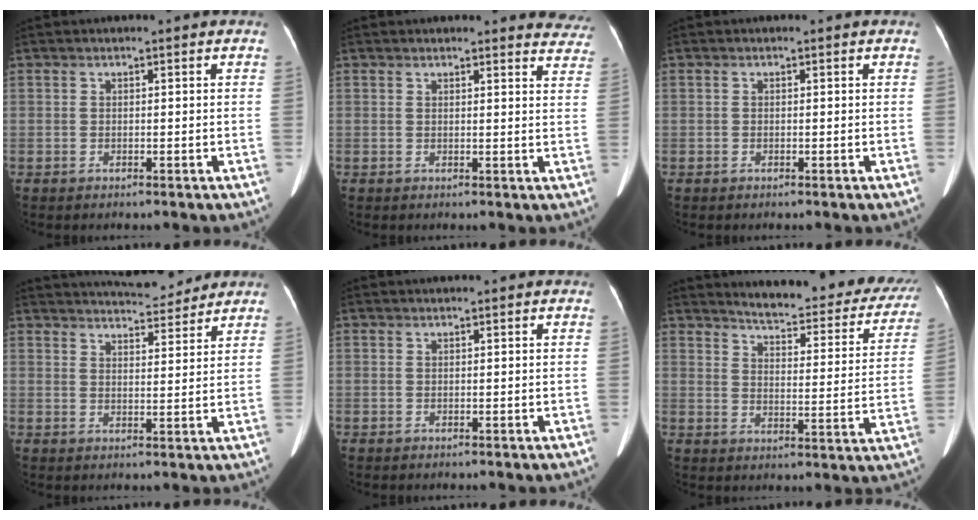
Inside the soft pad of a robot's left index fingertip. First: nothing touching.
{"total": 6.8, "force": [6.7, 1.4, 0.2], "torque": [0.034, -0.035, 0.034]}
{"total": 0.0}
{"total": 9.2, "force": [8.8, 1.4, 2.5], "torque": [-0.036, 0.006, 0.119]}
{"total": 0.5, "force": [0.5, 0.0, 0.2], "torque": [-0.002, 0.008, 0.011]}
{"total": 21.2, "force": [19.3, 4.7, 7.4], "torque": [-0.074, -0.055, 0.221]}